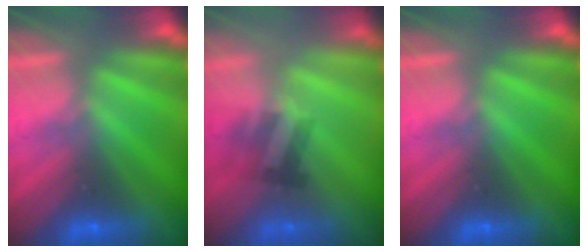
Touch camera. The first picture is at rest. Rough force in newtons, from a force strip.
{"total": 2.1}
{"total": 0.0}